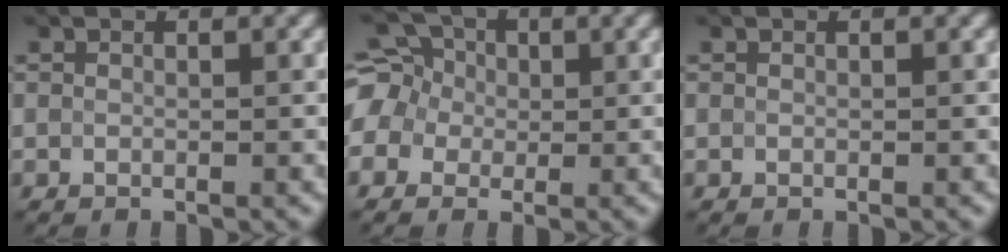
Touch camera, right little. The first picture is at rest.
{"total": 6.5, "force": [0.0, 5.9, 2.8], "torque": [-0.071, 0.038, -0.039]}
{"total": 0.0}